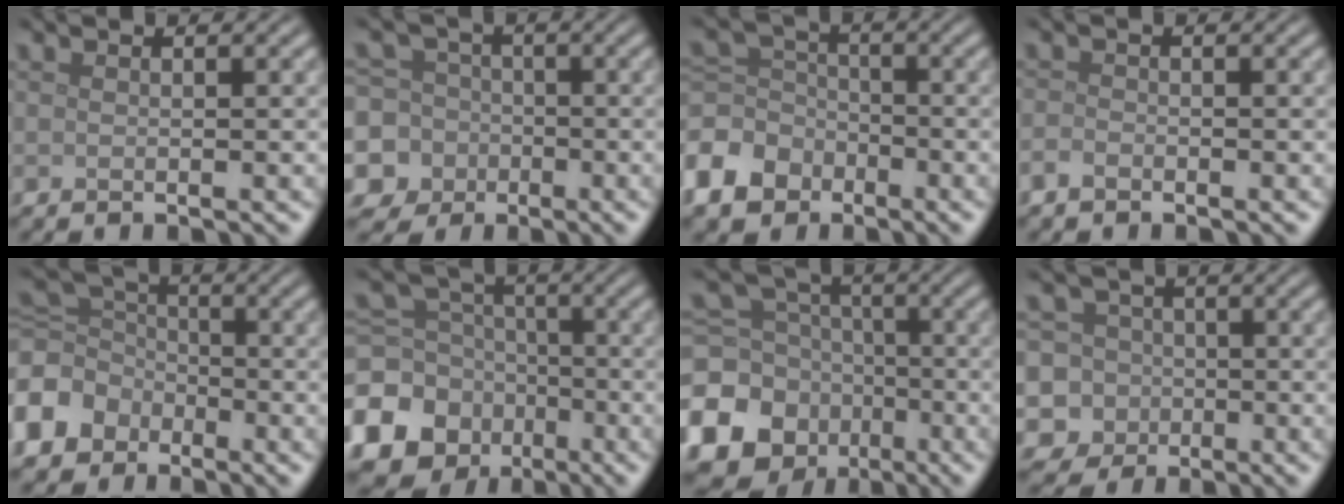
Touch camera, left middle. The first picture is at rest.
{"total": 10.0, "force": [-2.9, 9.4, 1.9], "torque": [-0.071, -0.005, -0.078]}
{"total": 7.2, "force": [-4.0, 5.3, 2.8], "torque": [-0.077, -0.007, -0.097]}
{"total": 1.2, "force": [-0.9, 0.6, 0.5], "torque": [-0.009, -0.001, -0.022]}
{"total": 7.4, "force": [-3.8, 5.7, 2.9], "torque": [-0.079, -0.006, -0.099]}
{"total": 12.3, "force": [-5.7, 10.3, 3.6], "torque": [-0.109, -0.039, -0.113]}
{"total": 14.4, "force": [-6.3, 12.2, 4.4], "torque": [-0.137, -0.046, -0.119]}
{"total": 9.6, "force": [-3.1, 9.0, 1.7], "torque": [-0.049, 0.008, -0.086]}